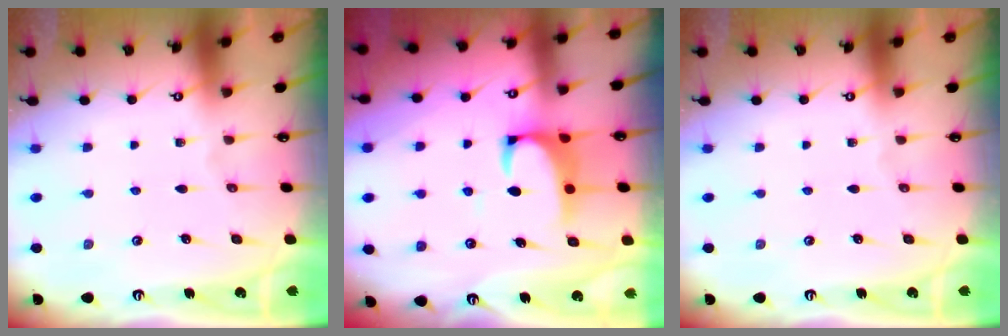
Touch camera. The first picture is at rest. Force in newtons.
{"total": 2.4, "press": 2.2, "slide": 0.9}
{"total": 0.0}